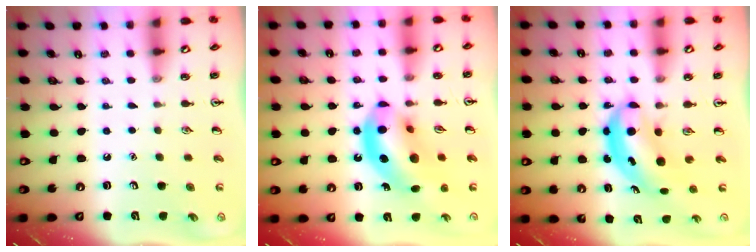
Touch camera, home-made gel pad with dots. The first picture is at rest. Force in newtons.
{"total": 15.2, "press": 14.6, "slide": 4.2}
{"total": 5.2, "press": 5.1, "slide": 1.3}